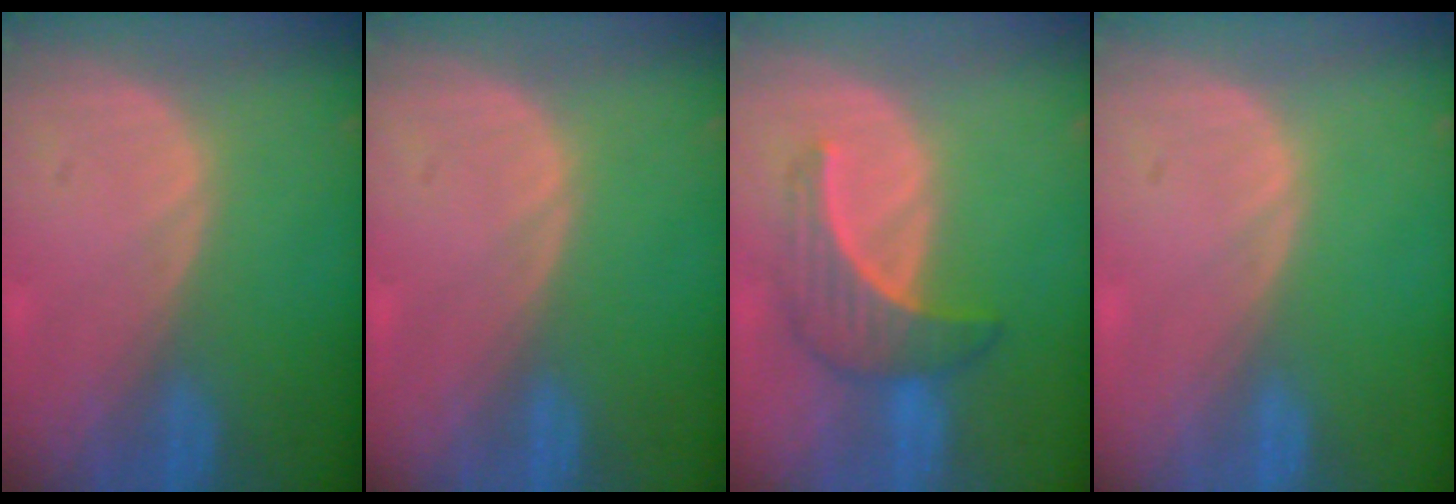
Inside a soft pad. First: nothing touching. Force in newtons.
{"total": 0.0}
{"total": 5.7, "press": 5.6, "slide": 0.9}
{"total": 0.0}